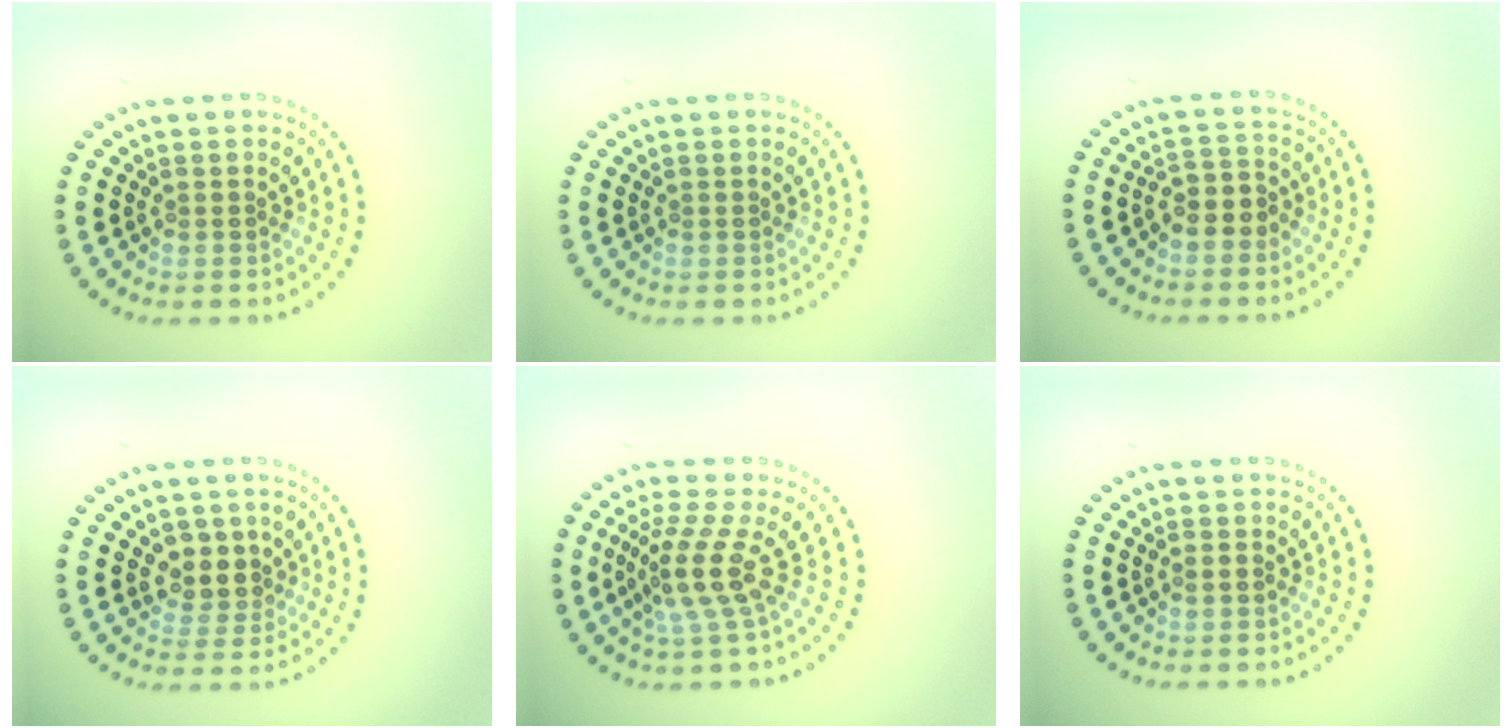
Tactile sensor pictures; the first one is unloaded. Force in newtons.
{"total": 0.0}
{"total": 2.4, "press": 2.2, "slide": 1.0}
{"total": 2.8, "press": 2.5, "slide": 1.3}
{"total": 3.9, "press": 2.9, "slide": 2.7}
{"total": 0.9, "press": 0.9, "slide": 0.2}